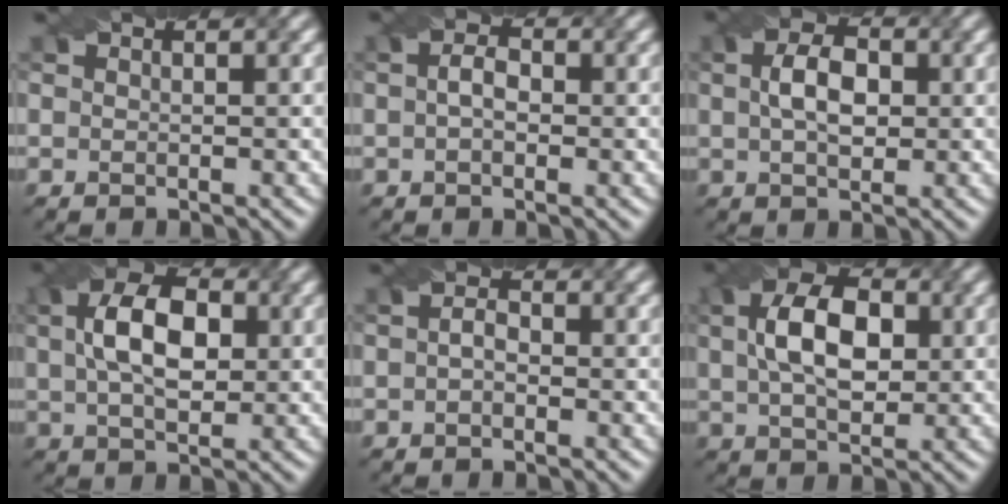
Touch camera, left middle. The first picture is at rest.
{"total": 2.2, "force": [0.0, 1.4, 1.7], "torque": [-0.033, 0.007, -0.004]}
{"total": 4.3, "force": [0.5, 2.6, 3.4], "torque": [-0.067, 0.006, 0.006]}
{"total": 7.3, "force": [1.4, 4.2, 5.8], "torque": [-0.108, 0.016, 0.020]}
{"total": 1.5, "force": [-0.1, 0.9, 1.1], "torque": [-0.022, 0.003, -0.006]}
{"total": 7.4, "force": [1.4, 4.3, 5.9], "torque": [-0.110, 0.014, 0.020]}